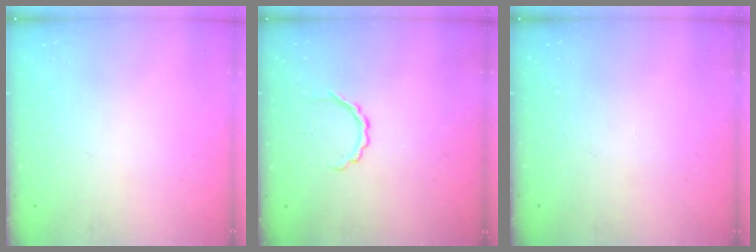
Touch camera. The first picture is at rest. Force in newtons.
{"total": 3.5, "press": 3.4, "slide": 1.0}
{"total": 0.0}